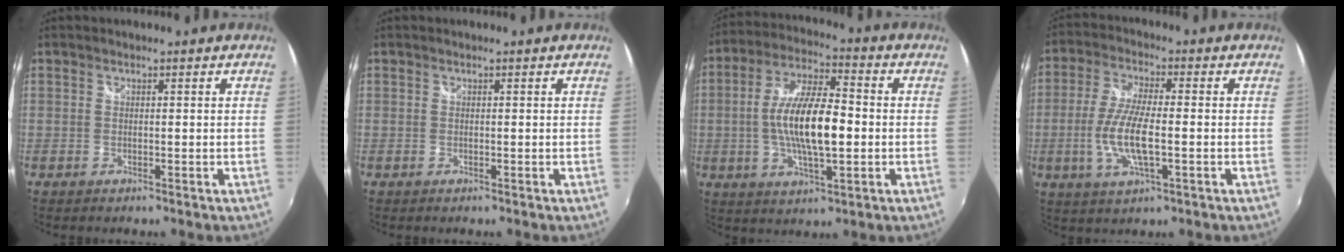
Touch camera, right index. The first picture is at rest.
{"total": 0.0}
{"total": 14.2, "force": [-1.4, 4.6, 13.4], "torque": [-0.259, 0.004, -0.026]}
{"total": 10.4, "force": [-2.0, 3.1, 9.8], "torque": [-0.203, -0.006, -0.041]}